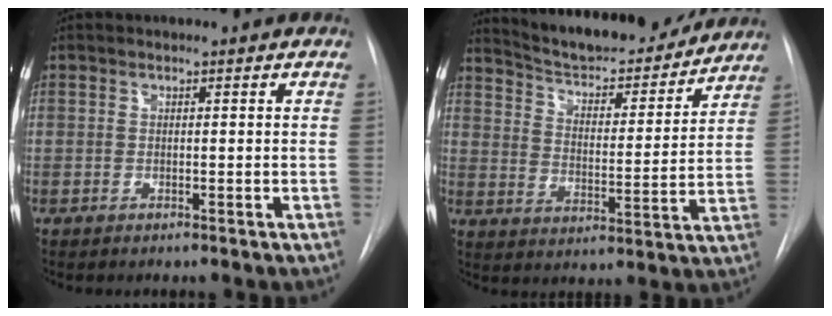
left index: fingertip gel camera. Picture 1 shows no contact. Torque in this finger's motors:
{"motor_torque": [0.01, -0.81, 0.41, 0.08]}